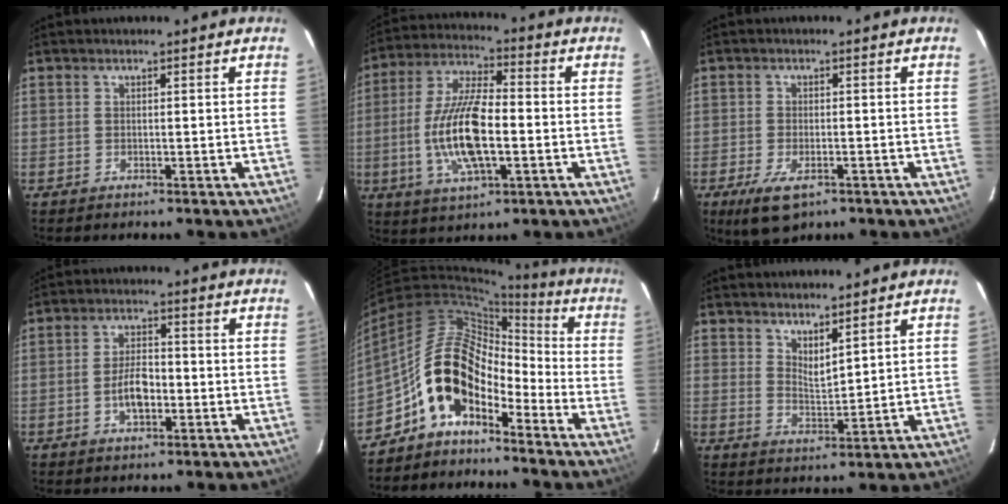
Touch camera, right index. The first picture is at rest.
{"total": 14.9, "force": [-2.9, 5.2, 13.7], "torque": [-0.281, -0.003, -0.054]}
{"total": 6.7, "force": [-3.7, 3.0, 4.6], "torque": [-0.107, -0.021, -0.063]}
{"total": 5.8, "force": [-1.8, 2.9, 4.7], "torque": [-0.091, 0.006, -0.028]}
{"total": 12.7, "force": [-7.6, 6.6, 7.7], "torque": [-0.136, 0.029, -0.151]}
{"total": 4.7, "force": [4.0, 1.0, 2.3], "torque": [-0.036, -0.008, 0.068]}